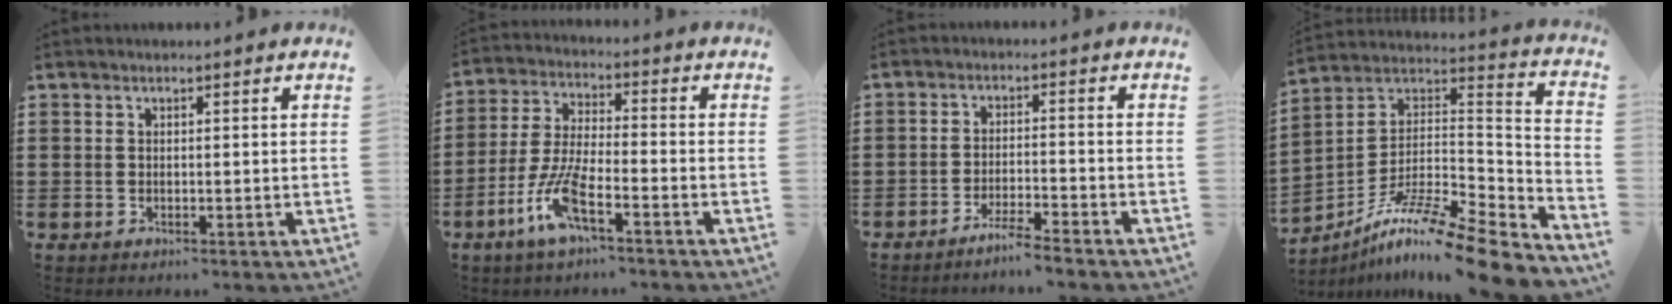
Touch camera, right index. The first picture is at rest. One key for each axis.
{"total": 8.2, "fx": -4.9, "fy": 1.2, "fz": 6.4, "tx": -0.159, "ty": -0.018, "tz": -0.097}
{"total": 3.6, "fx": -3.4, "fy": -0.6, "fz": 1.1, "tx": -0.026, "ty": -0.004, "tz": -0.068}
{"total": 12.1, "fx": -9.5, "fy": 0.5, "fz": 7.5, "tx": -0.127, "ty": 0.005, "tz": -0.183}